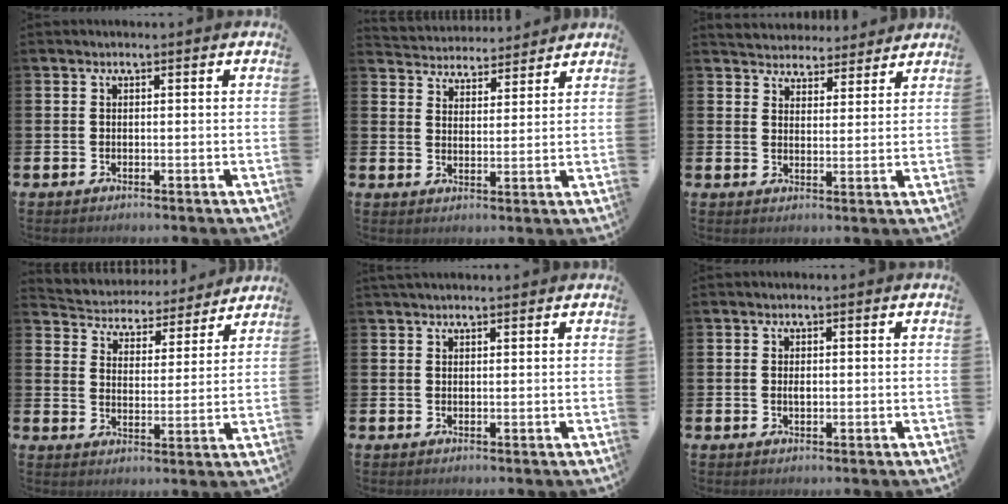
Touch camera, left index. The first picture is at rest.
{"total": 4.4, "force": [4.3, 0.8, -0.4], "torque": [-0.016, -0.026, 0.078]}
{"total": 4.2, "force": [4.0, 1.1, -0.4], "torque": [-0.008, -0.027, 0.072]}
{"total": 4.5, "force": [4.3, 1.5, -0.1], "torque": [-0.024, -0.044, 0.069]}
{"total": 1.3, "force": [1.2, 0.3, 0.4], "torque": [0.000, -0.001, 0.021]}
{"total": 0.8, "force": [0.0, 0.4, 0.7], "torque": [-0.013, 0.001, -0.001]}